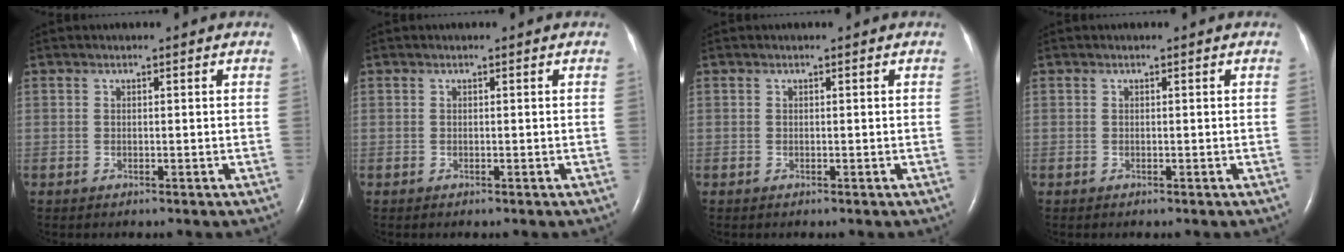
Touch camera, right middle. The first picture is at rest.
{"total": 0.0}
{"total": 0.0}
{"total": 0.0}